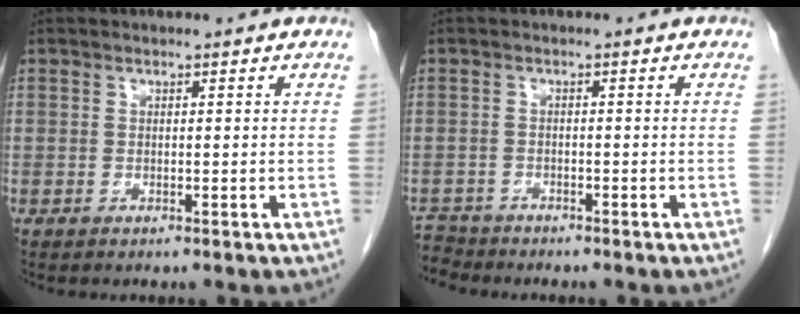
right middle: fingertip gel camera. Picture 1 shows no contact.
{"total": 3.2, "force": [-3.0, 0.5, -0.8], "torque": [0.015, -0.011, -0.056]}